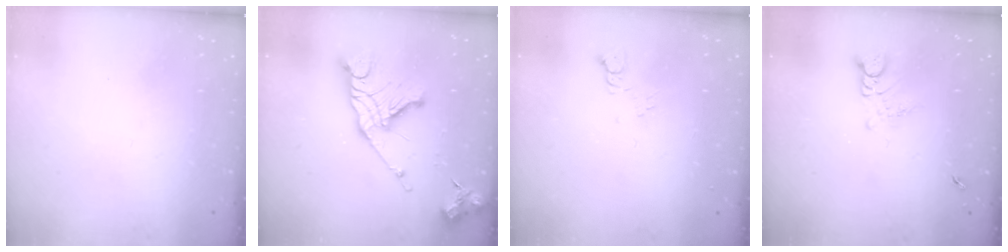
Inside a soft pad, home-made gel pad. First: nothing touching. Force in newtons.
{"total": 16.4, "press": 16.3, "slide": 1.5}
{"total": 4.6, "press": 4.5, "slide": 0.6}
{"total": 2.7, "press": 2.7, "slide": 0.3}